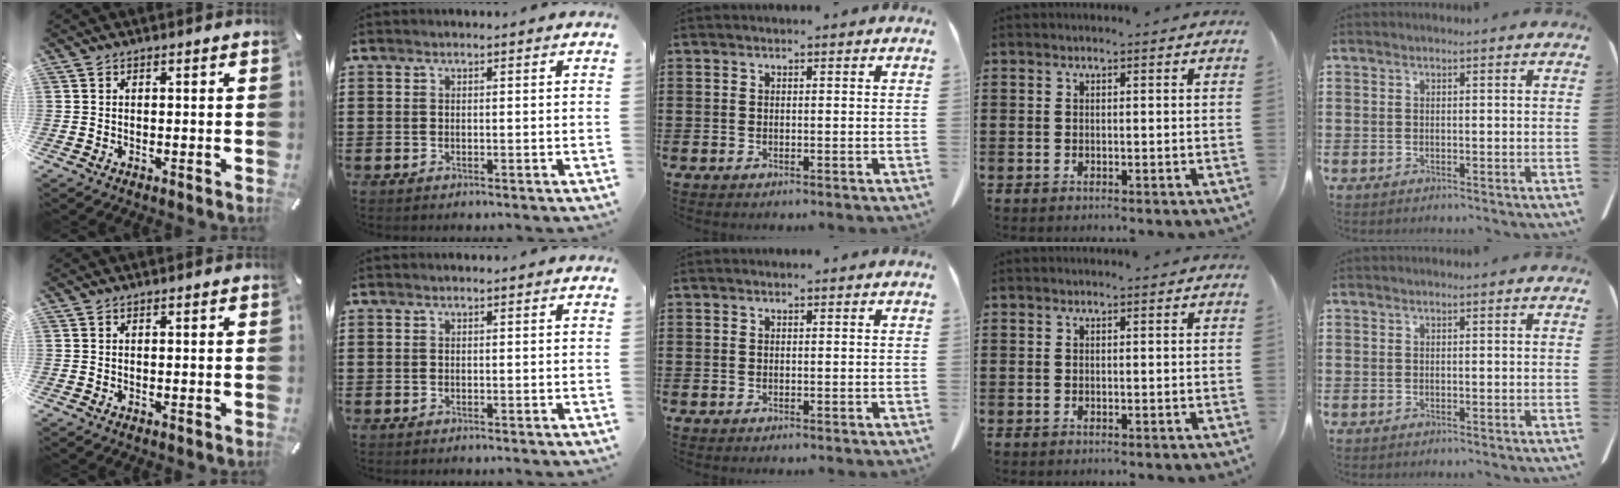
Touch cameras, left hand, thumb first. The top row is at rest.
{}